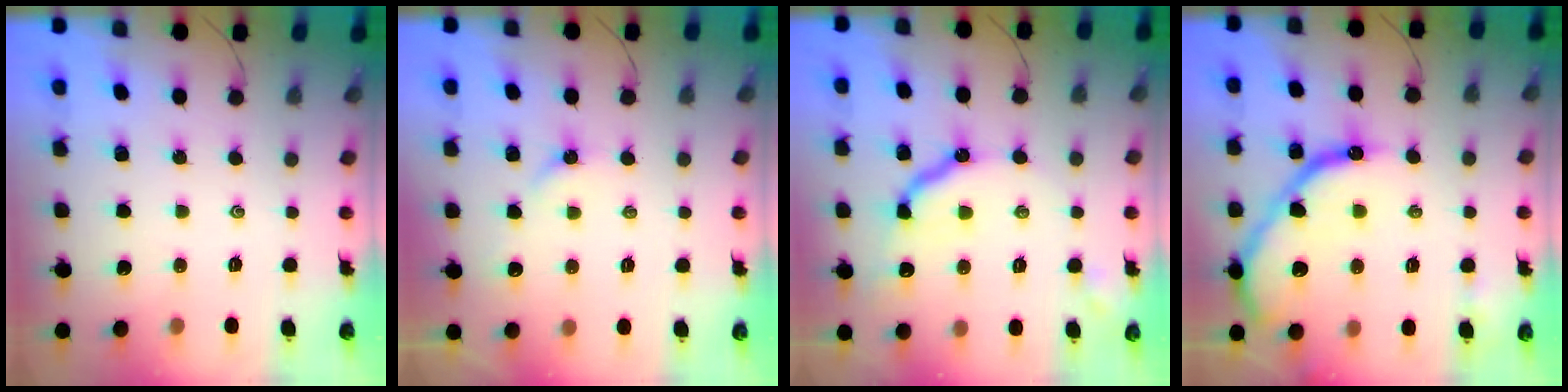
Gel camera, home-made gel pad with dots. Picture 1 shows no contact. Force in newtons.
{"total": 3.8, "press": 3.7, "slide": 0.5}
{"total": 10.3, "press": 10.2, "slide": 1.1}
{"total": 14.4, "press": 14.3, "slide": 1.4}